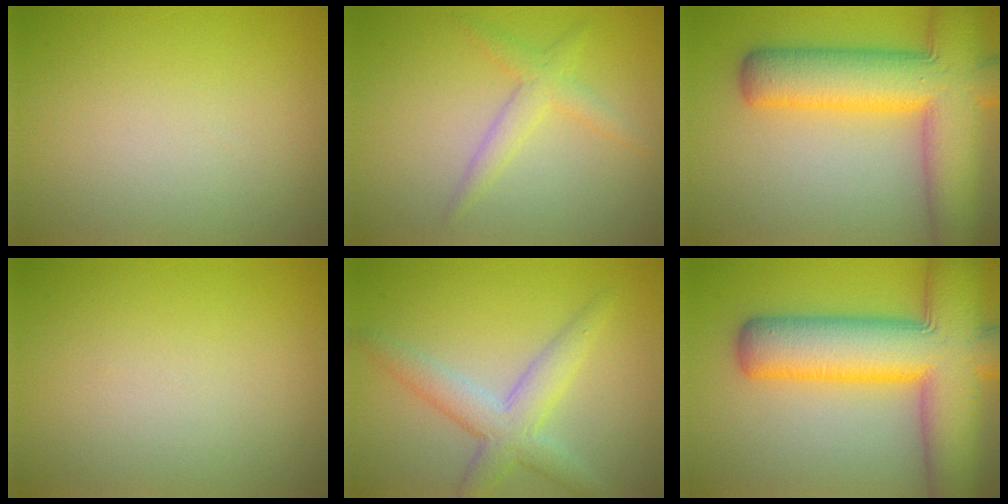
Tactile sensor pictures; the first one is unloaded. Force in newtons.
{"total": 2.2, "press": 2.2, "slide": 0.1}
{"total": 11.0, "press": 11.0, "slide": 0.4}
{"total": 0.0}
{"total": 4.2, "press": 4.2, "slide": 0.2}
{"total": 12.8, "press": 12.8, "slide": 0.5}